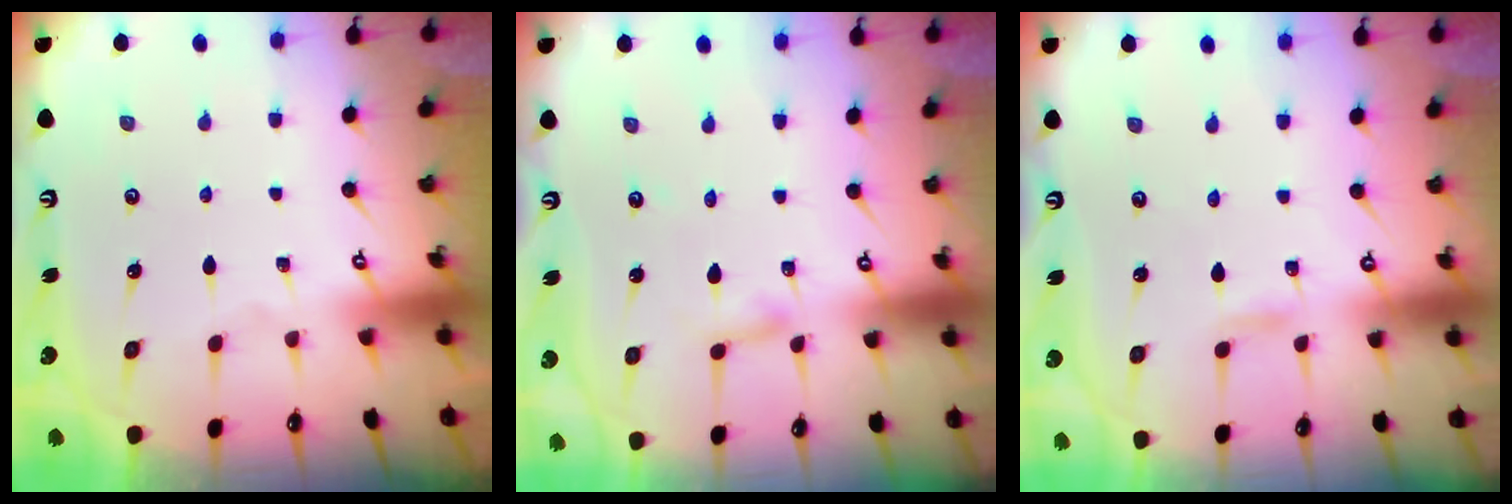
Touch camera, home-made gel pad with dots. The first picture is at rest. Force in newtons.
{"total": 2.7, "press": 2.7, "slide": 0.1}
{"total": 2.8, "press": 2.8, "slide": 0.2}